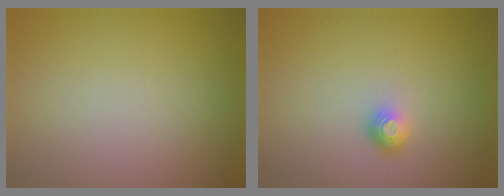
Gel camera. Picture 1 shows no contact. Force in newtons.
{"total": 1.6, "press": 1.1, "slide": 1.2}